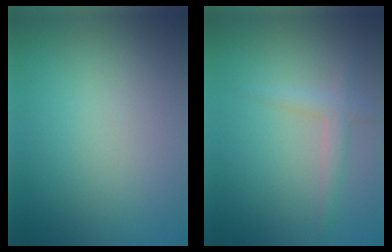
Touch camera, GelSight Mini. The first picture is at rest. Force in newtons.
{"total": 2.0, "press": 2.0, "slide": 0.1}